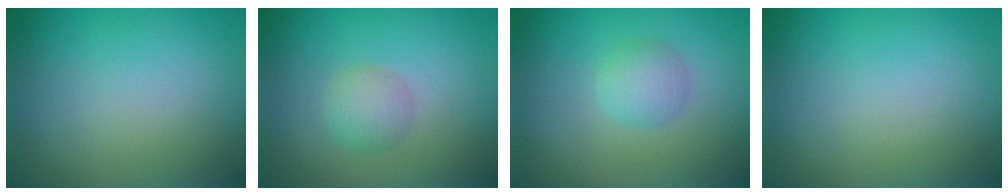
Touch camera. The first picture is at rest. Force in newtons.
{"total": 2.0, "press": 2.0, "slide": 0.0}
{"total": 2.1, "press": 2.1, "slide": 0.1}
{"total": 0.0}